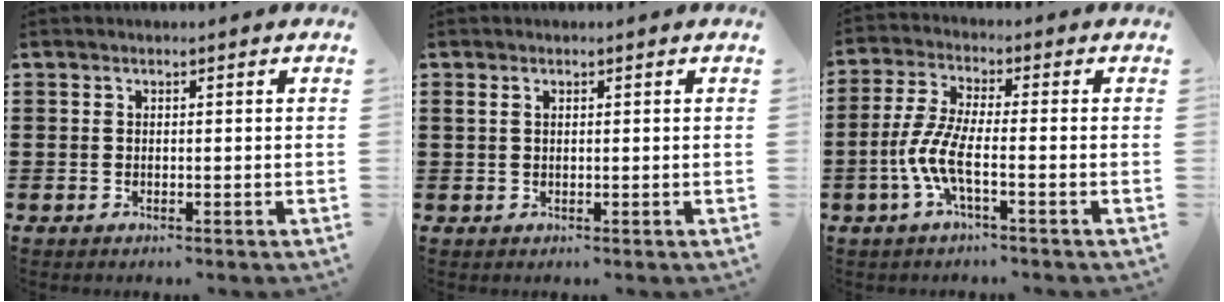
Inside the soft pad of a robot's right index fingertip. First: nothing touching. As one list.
[{"total": 1.0, "force": [0.4, 0.6, 0.7], "torque": [-0.015, 0.005, 0.007]}, {"total": 6.7, "force": [-2.6, 1.8, 5.9], "torque": [-0.151, -0.016, -0.058]}]